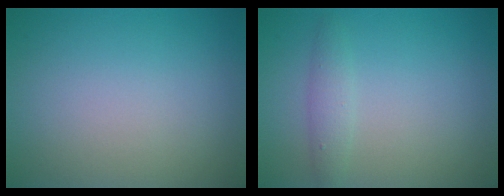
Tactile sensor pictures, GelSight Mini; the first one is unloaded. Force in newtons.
{"total": 1.6, "press": 1.6, "slide": 0.0}